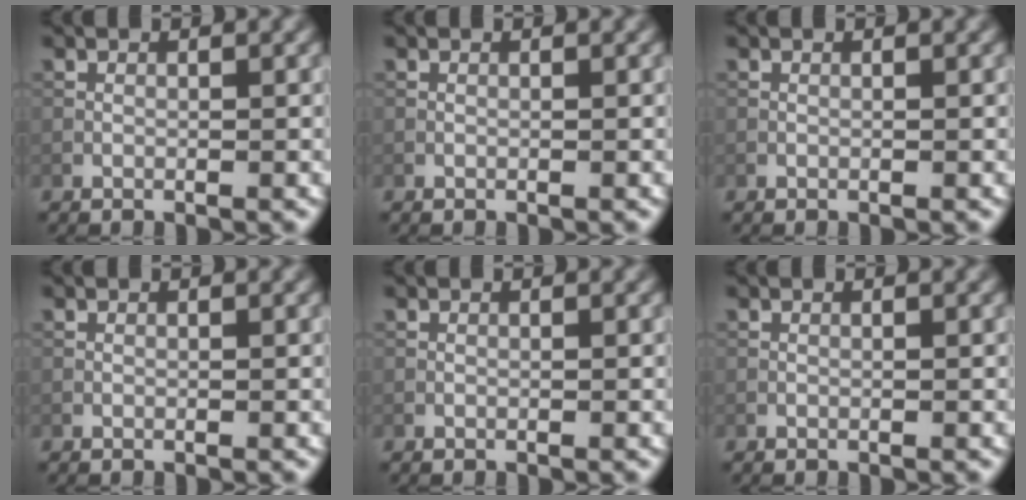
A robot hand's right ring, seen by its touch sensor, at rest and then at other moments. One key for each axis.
{"total": 0.0}
{"total": 0.0}
{"total": 0.0}
{"total": 0.0}
{"total": 0.0}